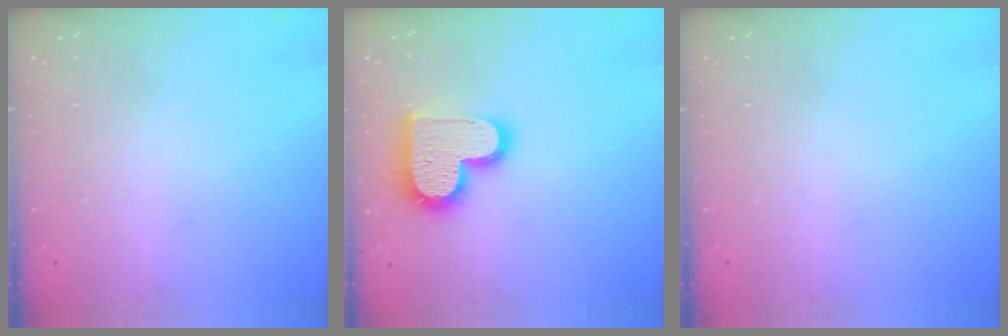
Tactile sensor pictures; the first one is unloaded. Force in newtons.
{"total": 17.1, "press": 17.1, "slide": 1.1}
{"total": 0.0}